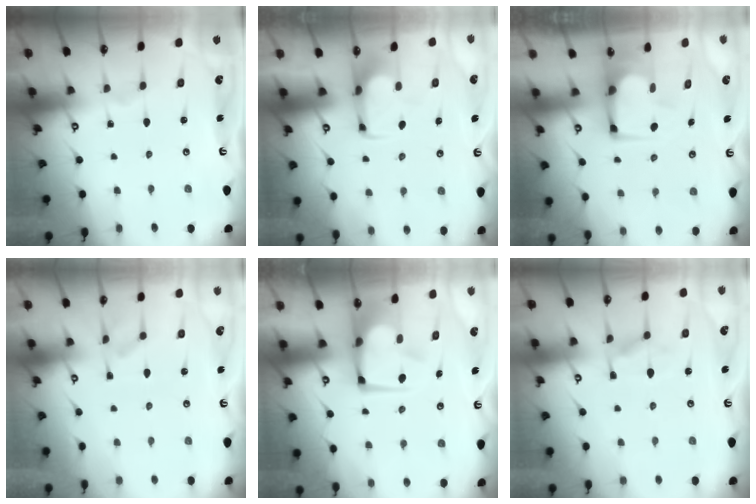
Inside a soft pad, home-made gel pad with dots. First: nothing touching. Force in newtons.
{"total": 1.9, "press": 1.8, "slide": 0.4}
{"total": 3.7, "press": 3.7, "slide": 0.3}
{"total": 4.4, "press": 4.2, "slide": 1.2}
{"total": 3.4, "press": 3.3, "slide": 0.8}
{"total": 1.7, "press": 1.1, "slide": 1.4}